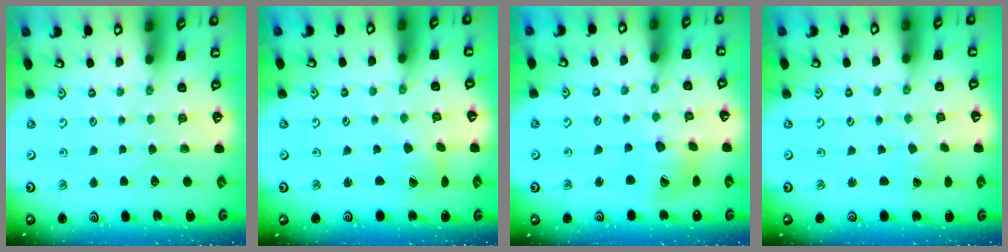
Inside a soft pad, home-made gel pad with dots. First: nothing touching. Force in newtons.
{"total": 2.0, "press": 2.0, "slide": 0.4}
{"total": 14.2, "press": 14.1, "slide": 1.8}
{"total": 0.0}